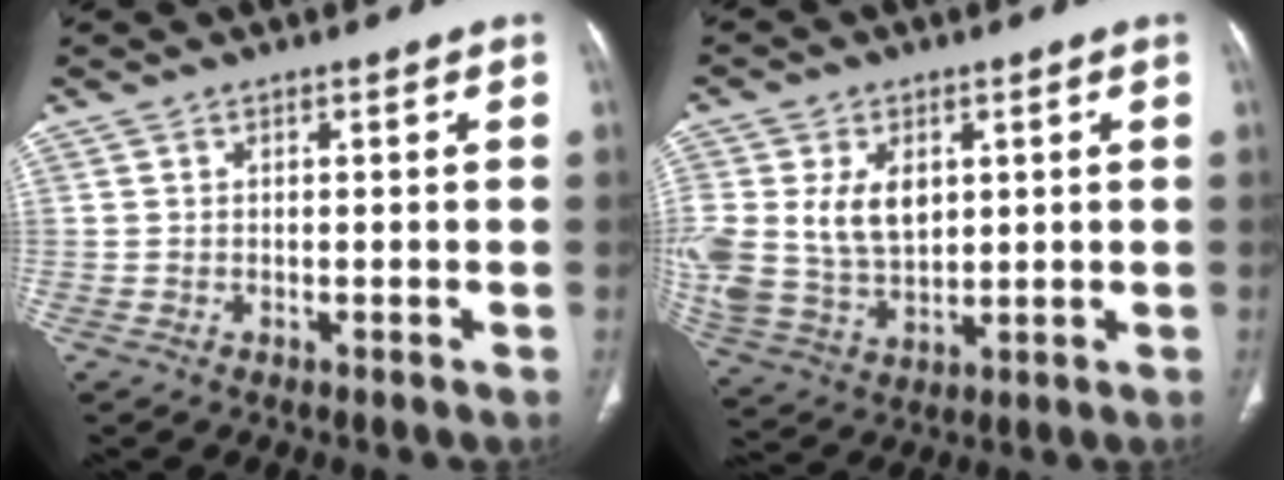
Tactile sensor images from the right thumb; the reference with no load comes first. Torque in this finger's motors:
{"motor_torque": [1.80, 1.77, 1.08, 0.85, 0.15]}